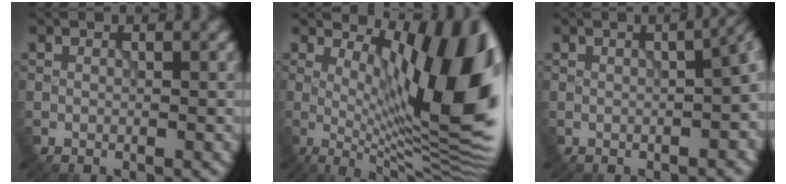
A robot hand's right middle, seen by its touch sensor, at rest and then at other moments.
{"total": 12.8, "force": [3.1, 4.2, 11.7], "torque": [-0.156, -0.006, 0.050]}
{"total": 7.1, "force": [-0.6, 3.1, 6.4], "torque": [-0.025, -0.008, -0.012]}